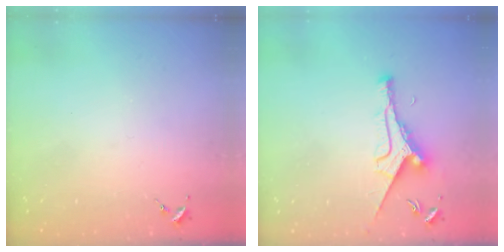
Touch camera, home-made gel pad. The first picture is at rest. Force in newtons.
{"total": 9.2, "press": 9.2, "slide": 0.9}